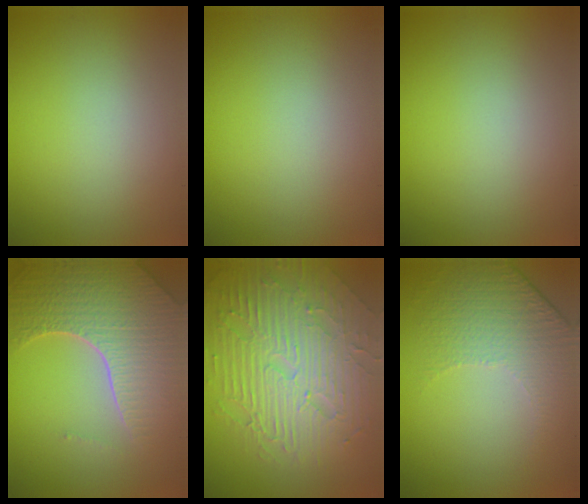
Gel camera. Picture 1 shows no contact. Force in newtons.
{"total": 0.0}
{"total": 0.0}
{"total": 8.2, "press": 5.8, "slide": 5.9}
{"total": 9.8, "press": 6.5, "slide": 7.4}
{"total": 4.7, "press": 3.1, "slide": 3.5}